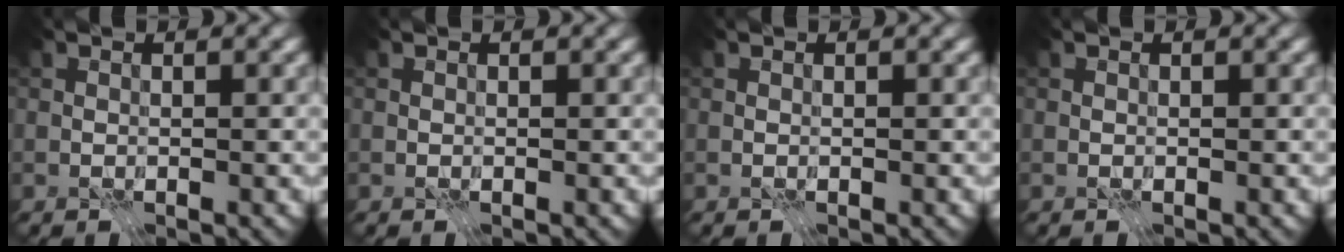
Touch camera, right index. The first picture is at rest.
{"total": 0.0}
{"total": 0.0}
{"total": 0.0}